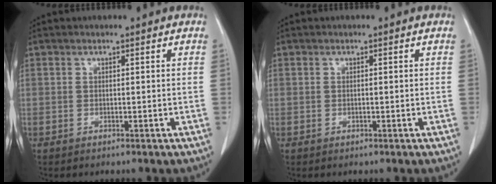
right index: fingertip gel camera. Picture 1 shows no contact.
{"total": 0.0}